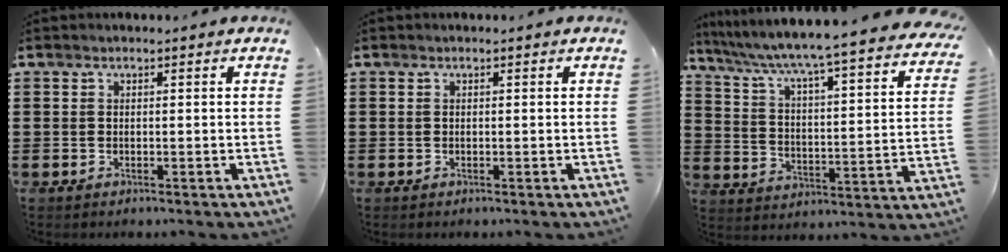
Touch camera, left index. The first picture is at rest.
{"total": 0.0}
{"total": 4.5, "force": [3.7, -0.8, 2.4], "torque": [-0.065, -0.048, 0.048]}